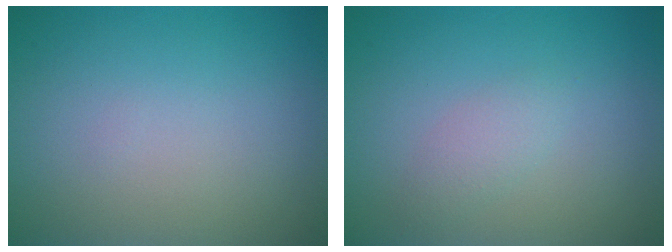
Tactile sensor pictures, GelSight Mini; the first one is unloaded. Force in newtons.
{"total": 1.5, "press": 1.5, "slide": 0.1}